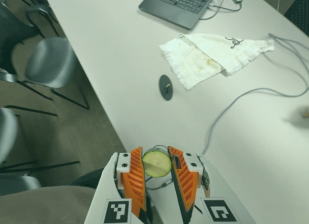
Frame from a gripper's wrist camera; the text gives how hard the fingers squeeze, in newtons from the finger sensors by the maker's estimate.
{"total": 12.5, "left": 12.8, "right": 12.1}